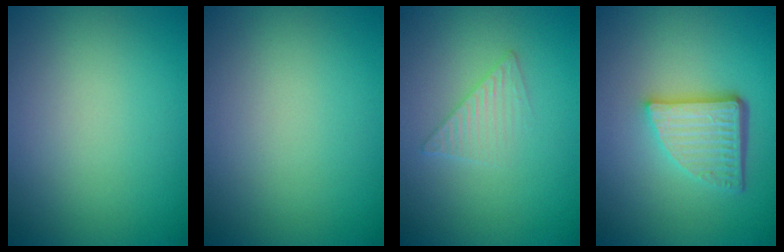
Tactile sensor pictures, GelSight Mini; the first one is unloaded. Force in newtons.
{"total": 0.0}
{"total": 2.0, "press": 2.0, "slide": 0.2}
{"total": 5.3, "press": 3.7, "slide": 3.8}